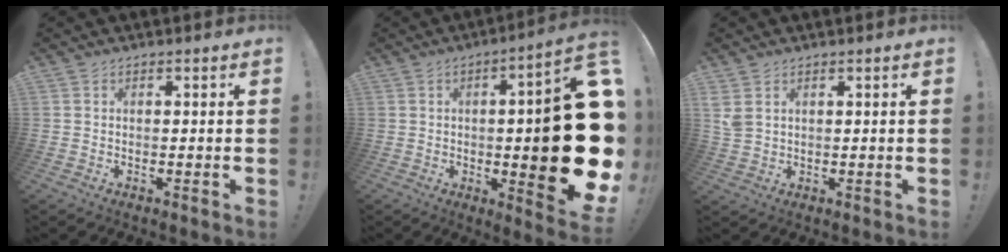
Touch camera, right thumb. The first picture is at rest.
{"total": 24.6, "force": [-1.1, 5.3, 24.0], "torque": [-0.333, -0.007, -0.007]}
{"total": 3.5, "force": [1.5, 2.3, 2.1], "torque": [-0.033, -0.002, 0.031]}